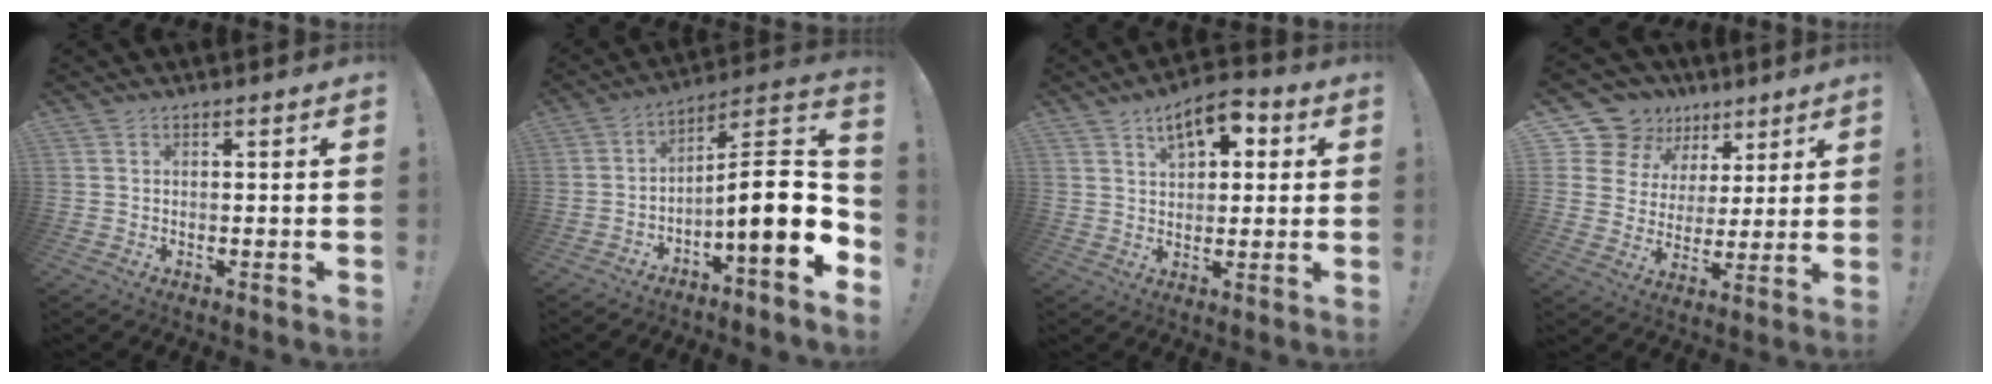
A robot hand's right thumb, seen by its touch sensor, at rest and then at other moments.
{"total": 17.1, "force": [-4.1, 1.8, 16.5], "torque": [-0.262, -0.002, -0.074]}
{"total": 9.1, "force": [4.5, 4.8, 6.3], "torque": [-0.090, -0.011, 0.077]}
{"total": 12.9, "force": [7.5, 10.0, 3.4], "torque": [-0.056, -0.050, 0.155]}